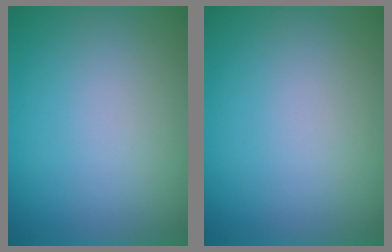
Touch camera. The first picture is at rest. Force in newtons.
{"total": 0.0}